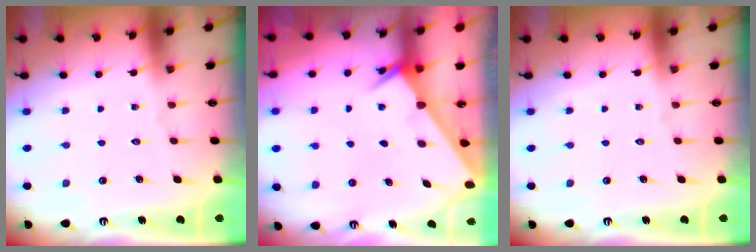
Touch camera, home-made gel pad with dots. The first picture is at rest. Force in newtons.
{"total": 1.9, "press": 1.9, "slide": 0.0}
{"total": 0.0}